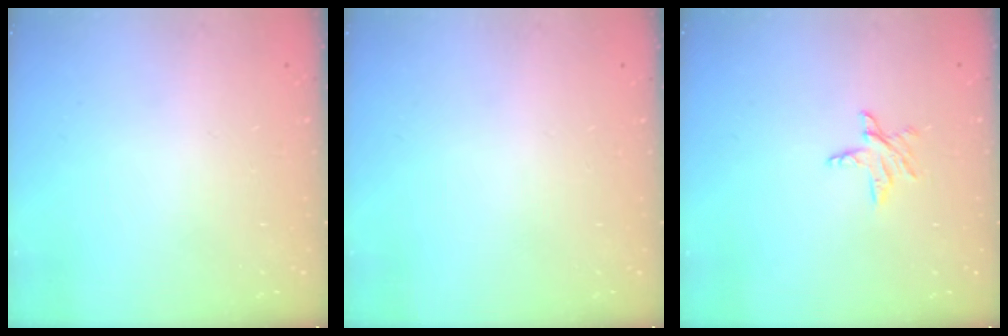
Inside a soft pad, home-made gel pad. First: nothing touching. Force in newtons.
{"total": 0.0}
{"total": 4.8, "press": 4.7, "slide": 0.4}